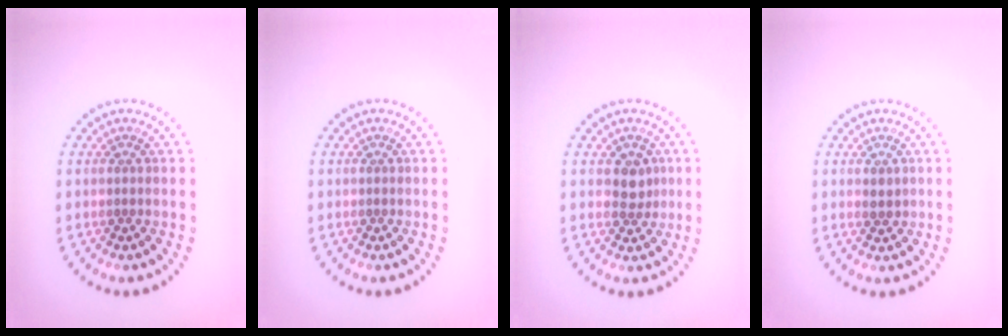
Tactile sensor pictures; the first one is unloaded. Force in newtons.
{"total": 0.0}
{"total": 2.0, "press": 1.8, "slide": 0.9}
{"total": 0.9, "press": 0.9, "slide": 0.1}